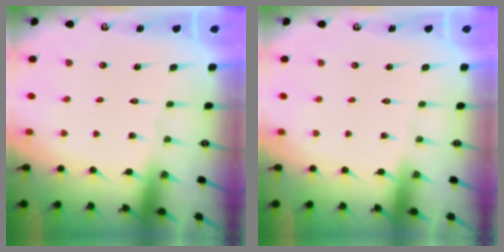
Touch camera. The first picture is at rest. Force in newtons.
{"total": 0.0}